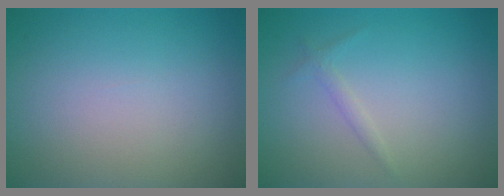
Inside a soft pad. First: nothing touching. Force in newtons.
{"total": 0.8, "press": 0.8, "slide": 0.0}